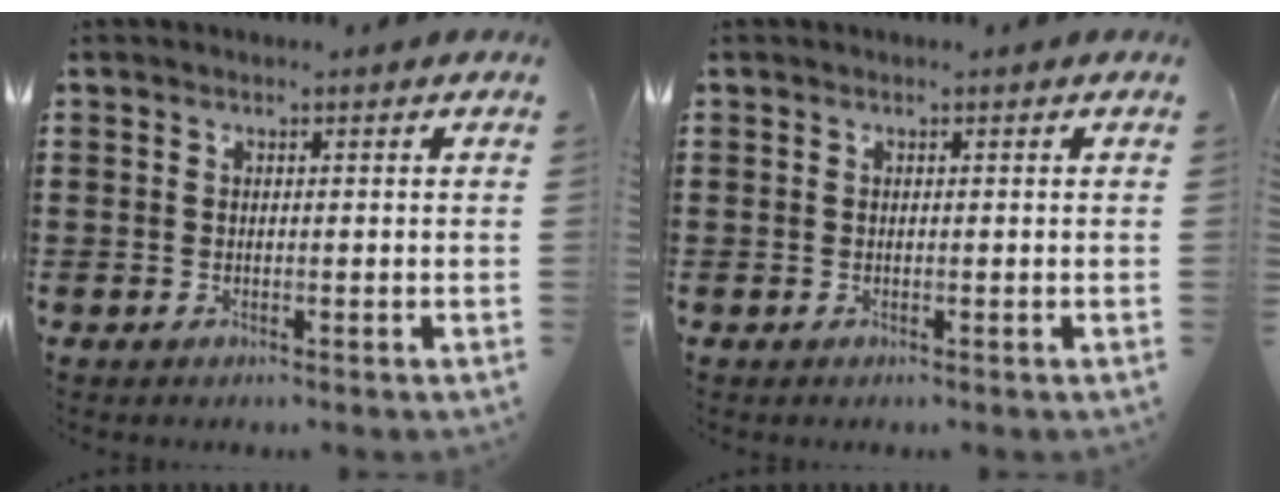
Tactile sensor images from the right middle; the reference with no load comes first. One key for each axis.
{"total": 0.0}